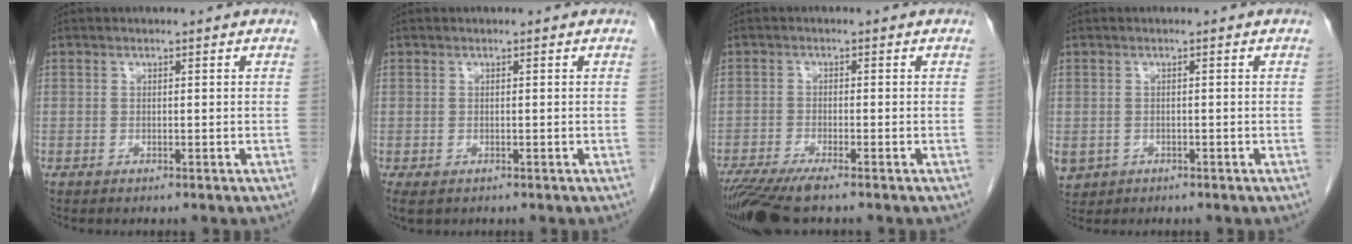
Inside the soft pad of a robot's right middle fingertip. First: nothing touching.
{"total": 2.8, "force": [-1.6, 1.7, 1.6], "torque": [-0.032, -0.008, -0.021]}
{"total": 7.2, "force": [-5.7, 0.4, 4.4], "torque": [-0.073, -0.020, -0.100]}
{"total": 4.3, "force": [-2.0, 3.7, 1.1], "torque": [-0.028, -0.001, -0.028]}